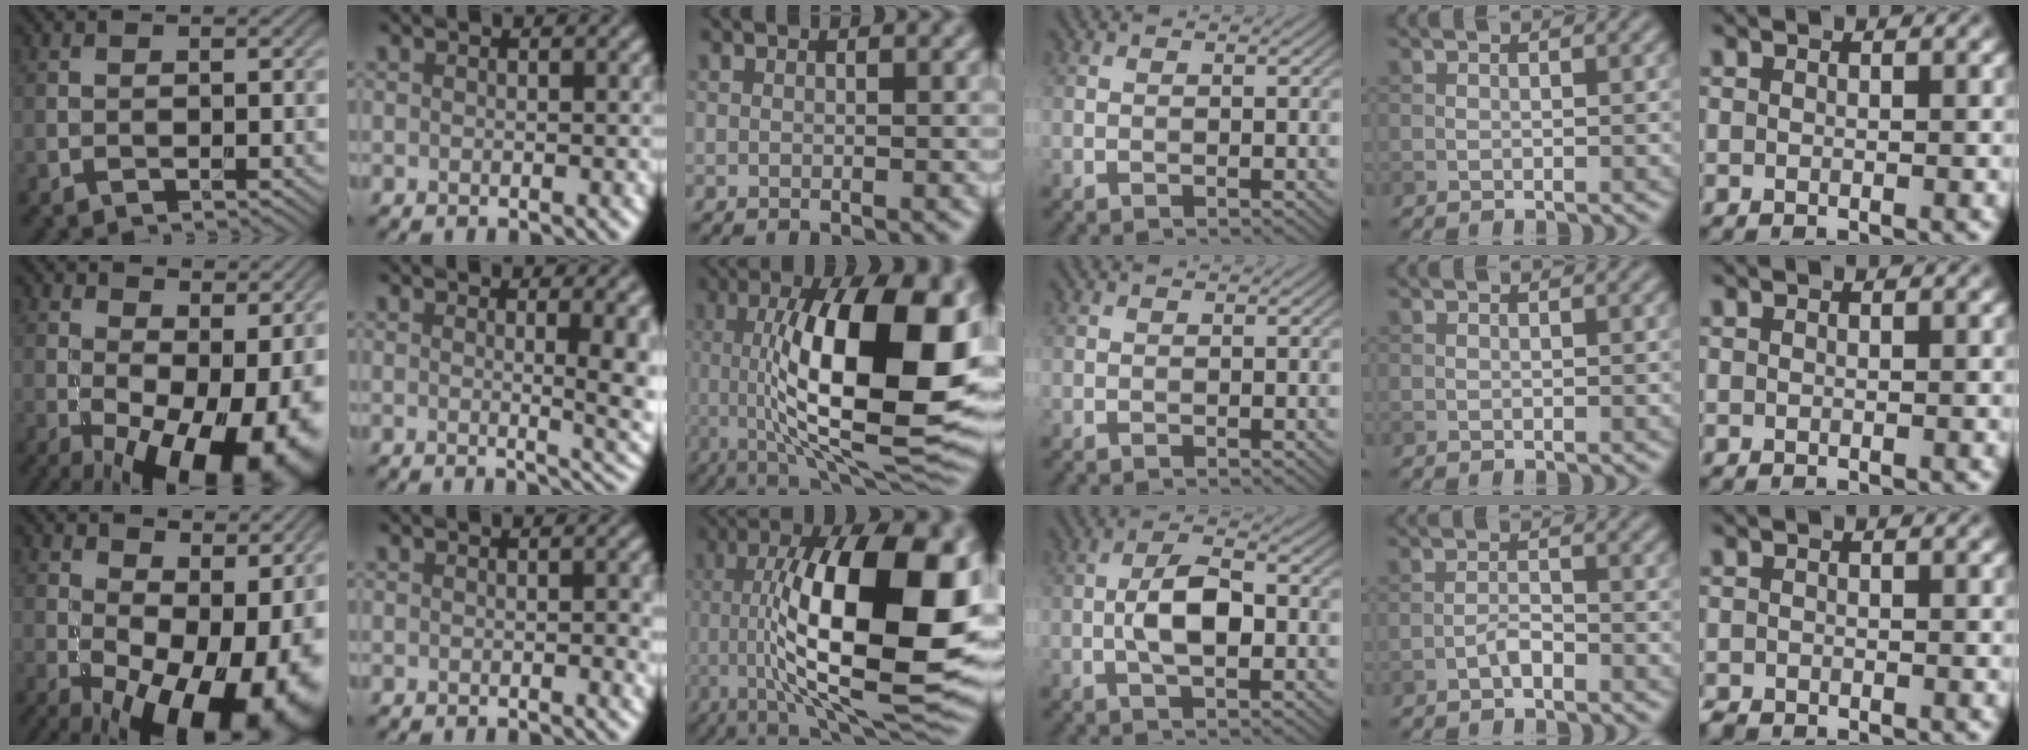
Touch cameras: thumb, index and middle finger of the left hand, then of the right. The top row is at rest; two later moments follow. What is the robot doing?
{"motion": "unscrew", "object": "dispenser bottle"}